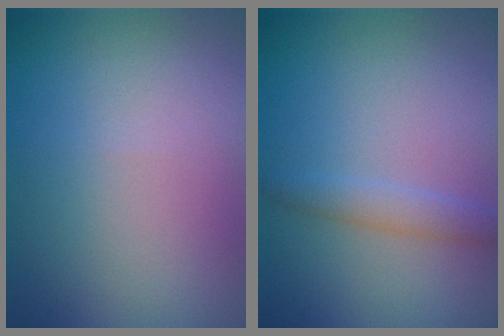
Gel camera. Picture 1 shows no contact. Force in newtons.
{"total": 1.9, "press": 1.9, "slide": 0.1}